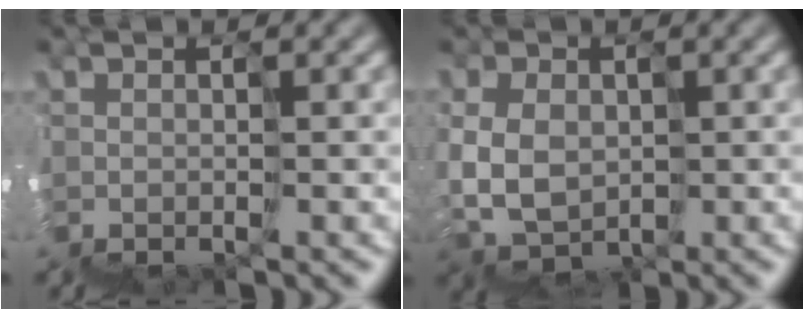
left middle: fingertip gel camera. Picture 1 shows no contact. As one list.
[{"total": 3.4, "force": [-0.1, 3.2, 1.0], "torque": [0.005, 0.010, 0.010]}]